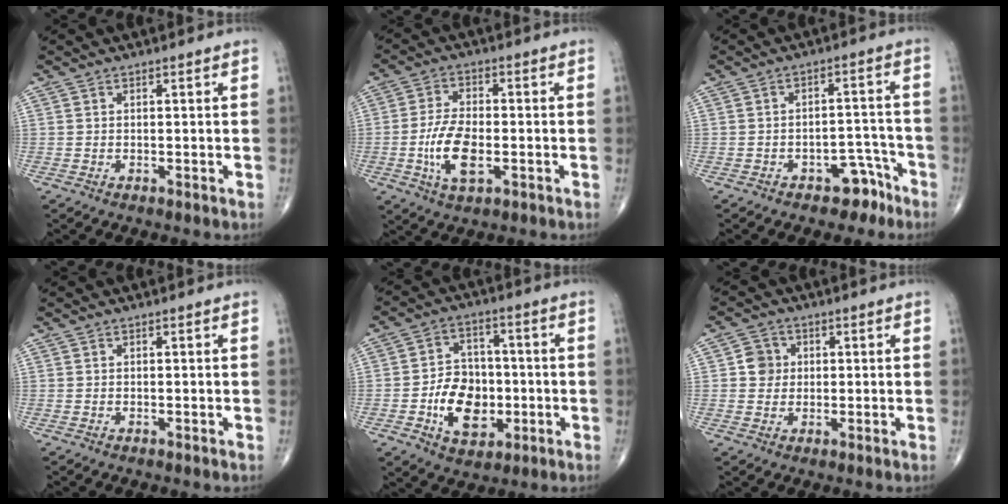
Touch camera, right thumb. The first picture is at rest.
{"total": 9.1, "force": [-2.2, 4.3, 7.7], "torque": [-0.150, 0.005, -0.042]}
{"total": 5.8, "force": [-3.9, 3.4, 2.5], "torque": [-0.005, 0.047, -0.053]}
{"total": 0.0}
{"total": 11.7, "force": [-2.7, 8.6, 7.5], "torque": [-0.083, 0.018, -0.042]}
{"total": 4.1, "force": [0.5, 3.8, 1.2], "torque": [0.004, 0.004, 0.004]}